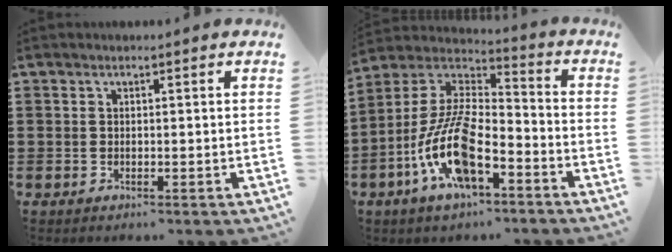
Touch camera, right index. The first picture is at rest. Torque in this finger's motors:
{"motor_torque": [2.14, 0.00, 0.77, 0.21]}